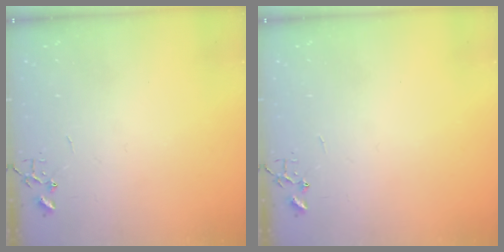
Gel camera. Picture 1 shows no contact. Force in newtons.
{"total": 0.0}